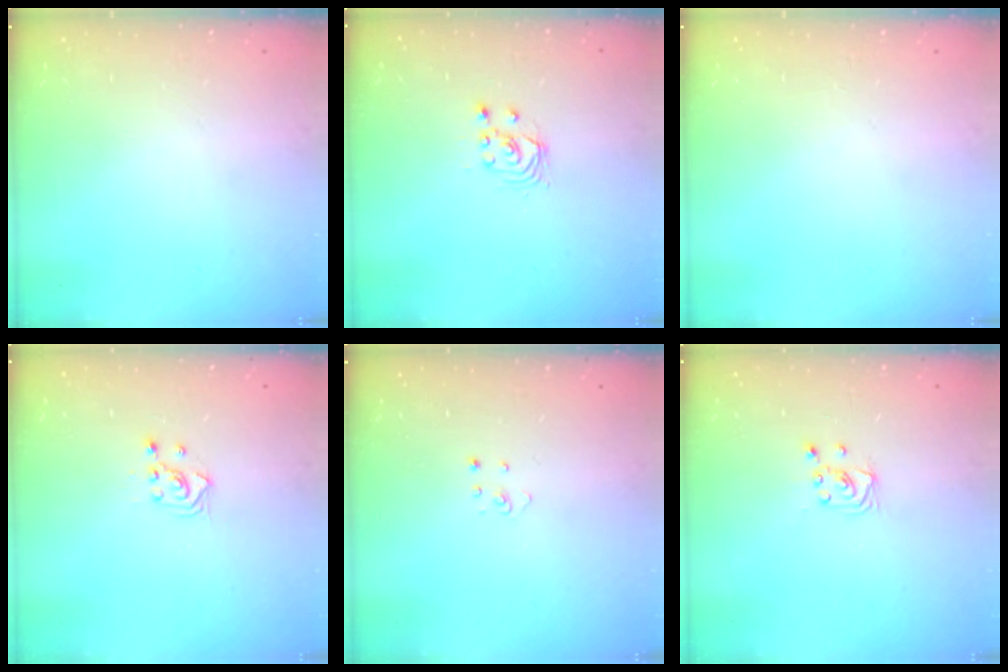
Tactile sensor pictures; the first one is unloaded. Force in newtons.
{"total": 2.5, "press": 2.5, "slide": 0.2}
{"total": 0.0}
{"total": 2.3, "press": 2.3, "slide": 0.3}
{"total": 2.2, "press": 2.2, "slide": 0.2}
{"total": 2.0, "press": 2.0, "slide": 0.2}